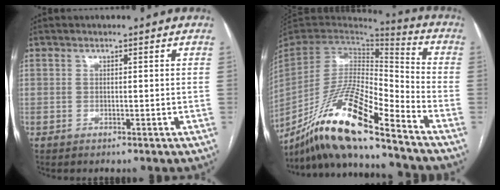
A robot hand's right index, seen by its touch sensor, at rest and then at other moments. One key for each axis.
{"total": 19.7, "fx": -14.7, "fy": 1.3, "fz": 13.1, "tx": -0.275, "ty": -0.024, "tz": -0.276}